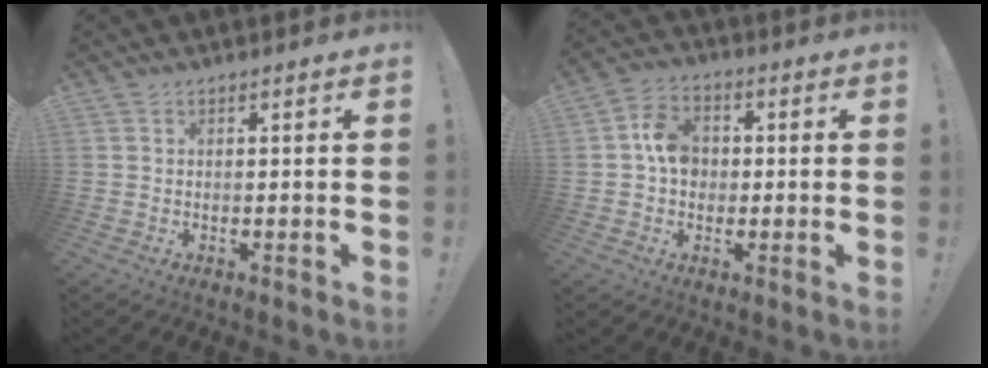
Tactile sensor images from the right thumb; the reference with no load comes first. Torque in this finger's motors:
{"motor_torque": [0.04, 0.07, 0.23, 0.22, -0.02]}